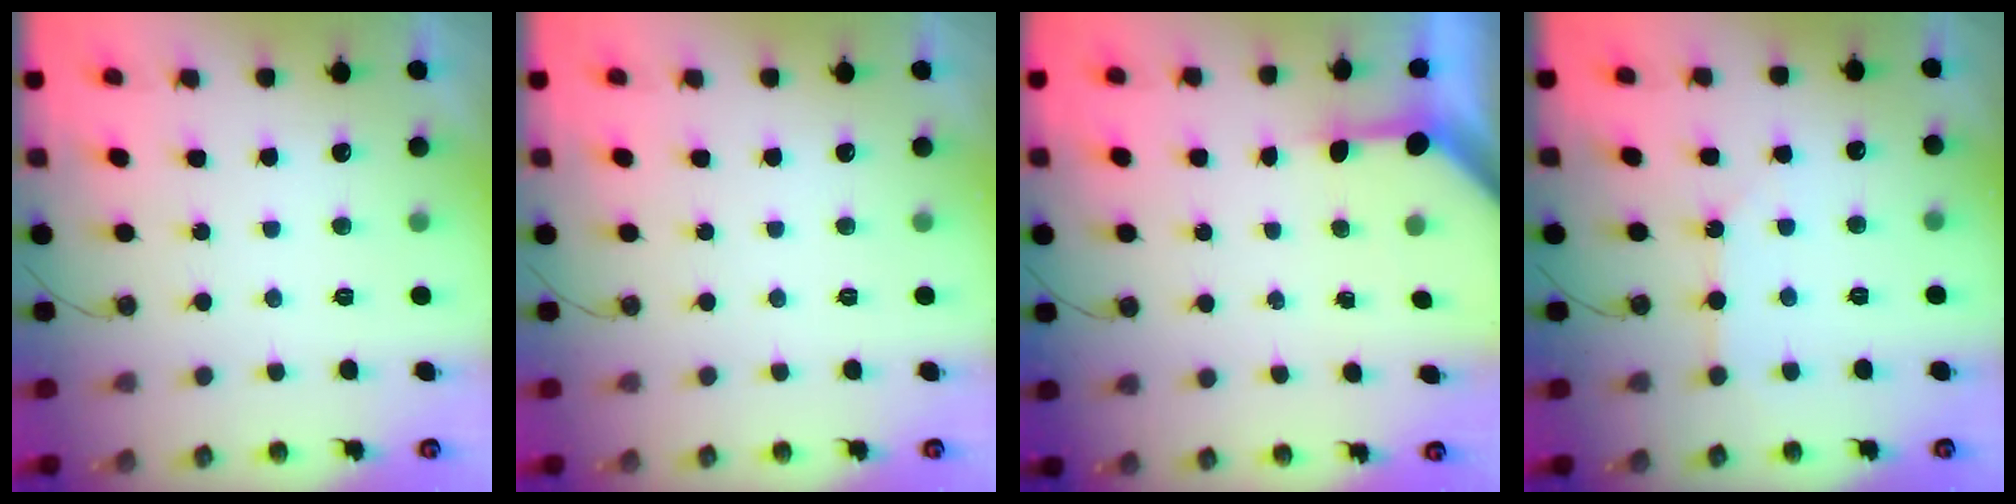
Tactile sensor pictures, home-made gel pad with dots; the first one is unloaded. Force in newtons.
{"total": 0.0}
{"total": 3.5, "press": 3.4, "slide": 0.4}
{"total": 3.4, "press": 3.4, "slide": 0.6}